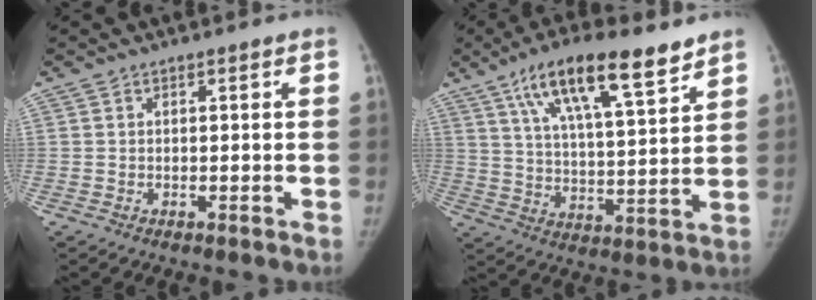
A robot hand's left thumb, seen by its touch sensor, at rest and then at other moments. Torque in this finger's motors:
{"motor_torque": [0.46, 0.09, 1.44, -0.96, 0.12]}